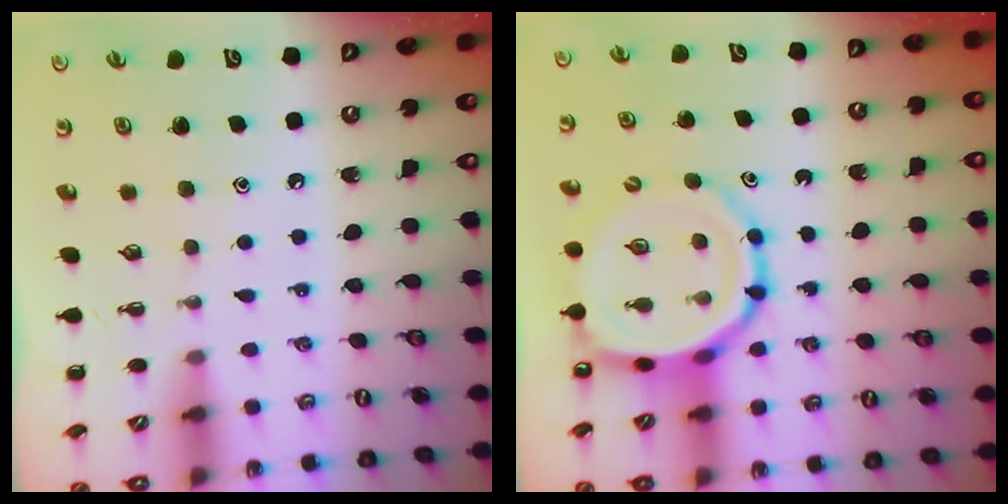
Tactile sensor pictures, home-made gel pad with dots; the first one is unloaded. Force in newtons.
{"total": 11.8, "press": 11.4, "slide": 3.0}